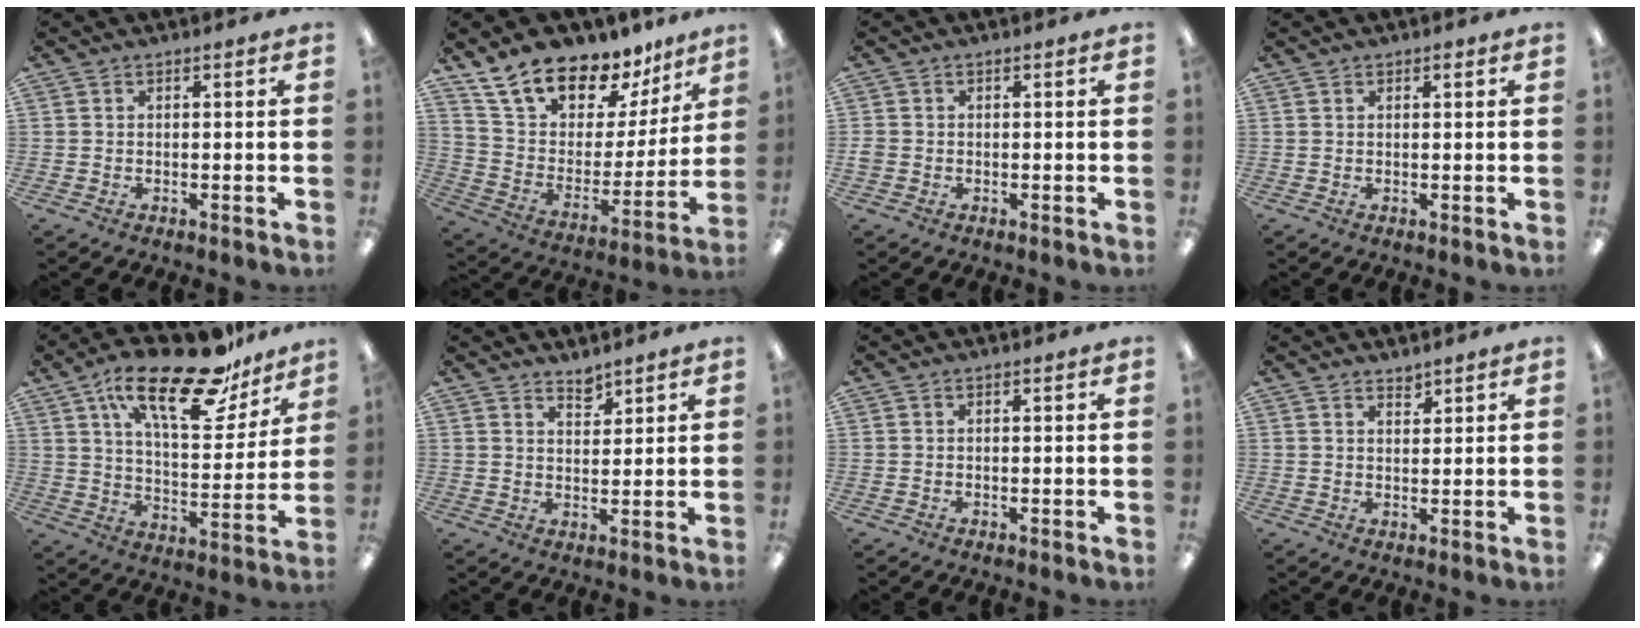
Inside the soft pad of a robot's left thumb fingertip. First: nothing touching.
{"total": 17.2, "force": [14.2, 8.0, 5.7], "torque": [-0.109, -0.106, 0.255]}
{"total": 1.4, "force": [-0.3, 1.2, 0.7], "torque": [-0.012, 0.004, -0.006]}
{"total": 1.2, "force": [0.8, 0.5, 0.7], "torque": [-0.007, -0.002, 0.012]}
{"total": 24.4, "force": [16.2, 9.2, 15.8], "torque": [-0.246, -0.094, 0.268]}
{"total": 3.8, "force": [3.5, 1.2, 0.9], "torque": [-0.006, -0.025, 0.061]}
{"total": 0.0}
{"total": 2.3, "force": [2.2, 0.6, 0.4], "torque": [-0.001, -0.012, 0.039]}